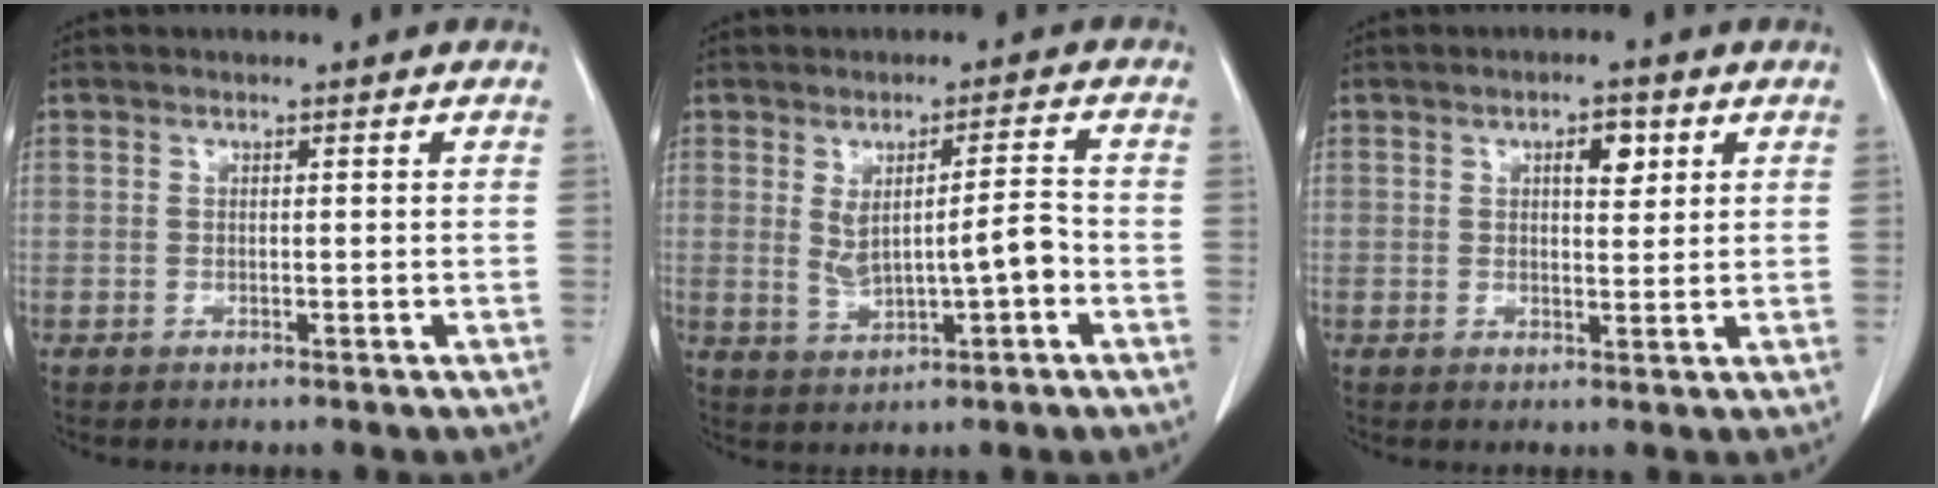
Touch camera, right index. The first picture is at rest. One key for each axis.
{"total": 5.9, "fx": -0.5, "fy": 1.3, "fz": 5.8, "tx": -0.098, "ty": 0.010, "tz": 0.005}
{"total": 3.5, "fx": 1.5, "fy": 1.4, "fz": 2.8, "tx": -0.042, "ty": 0.001, "tz": 0.021}